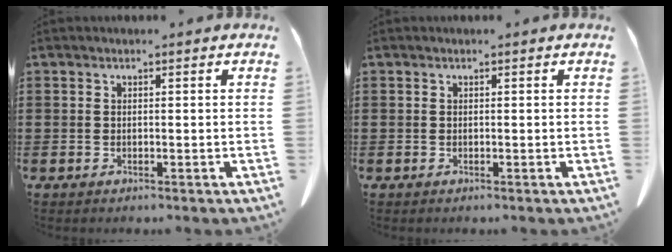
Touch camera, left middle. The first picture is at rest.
{"total": 0.0}